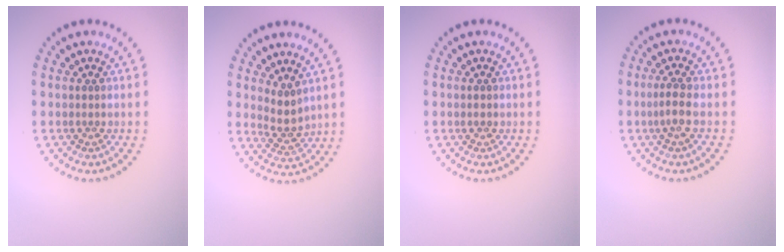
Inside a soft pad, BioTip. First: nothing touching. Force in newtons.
{"total": 2.1, "press": 1.6, "slide": 1.4}
{"total": 0.8, "press": 0.8, "slide": 0.1}
{"total": 1.8, "press": 1.4, "slide": 1.1}